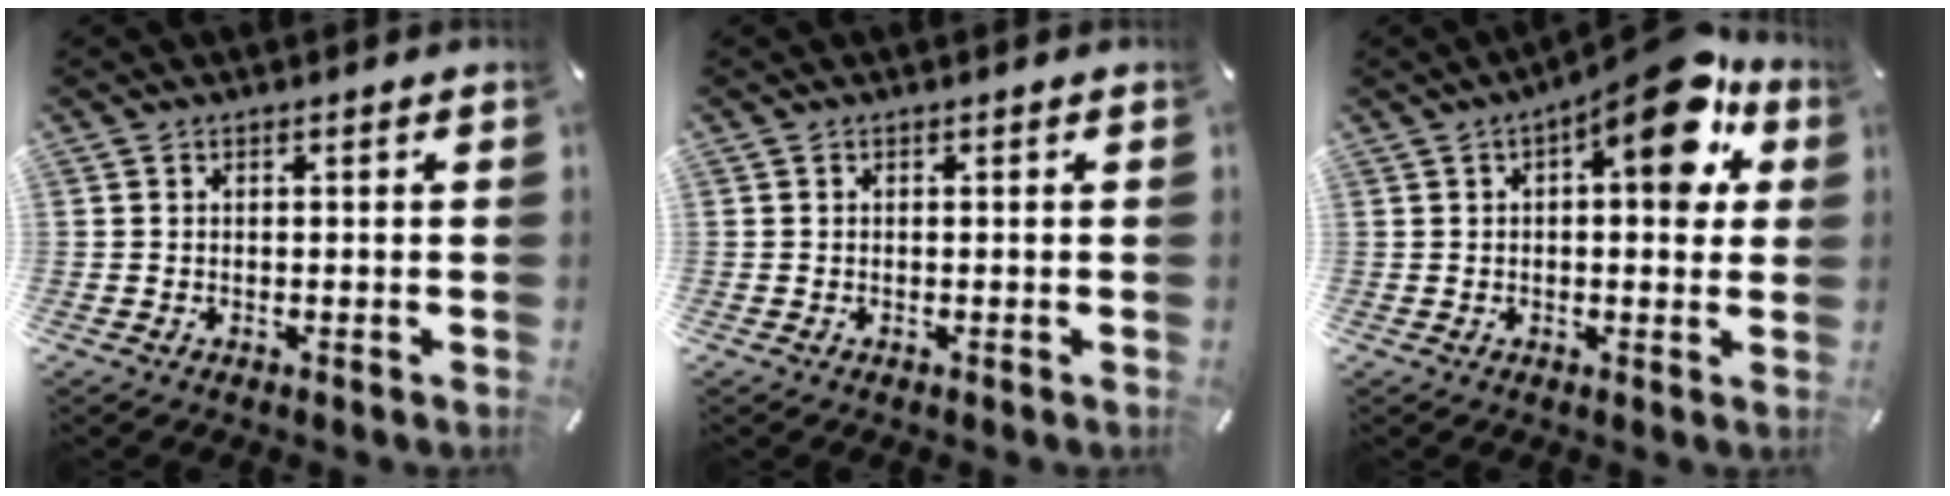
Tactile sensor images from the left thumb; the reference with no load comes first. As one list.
[{"total": 0.0}, {"total": 13.4, "force": [5.8, 5.2, 11.0], "torque": [-0.133, -0.034, 0.086]}]